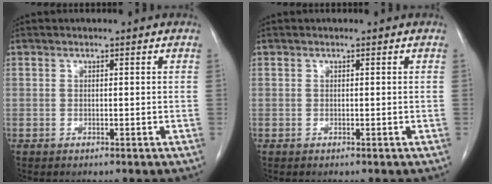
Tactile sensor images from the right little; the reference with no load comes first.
{"total": 0.0}